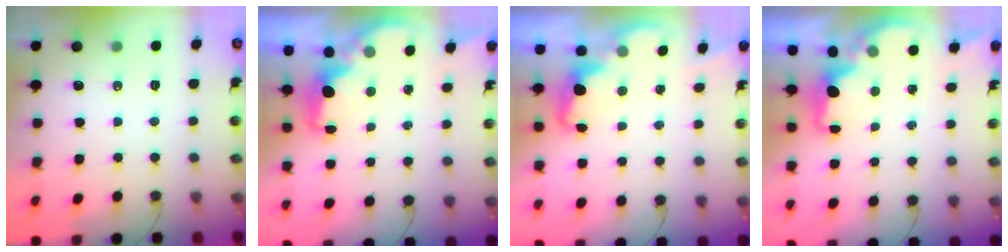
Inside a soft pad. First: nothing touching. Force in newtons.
{"total": 2.2, "press": 2.1, "slide": 0.7}
{"total": 2.3, "press": 2.2, "slide": 0.7}
{"total": 1.8, "press": 1.6, "slide": 0.7}